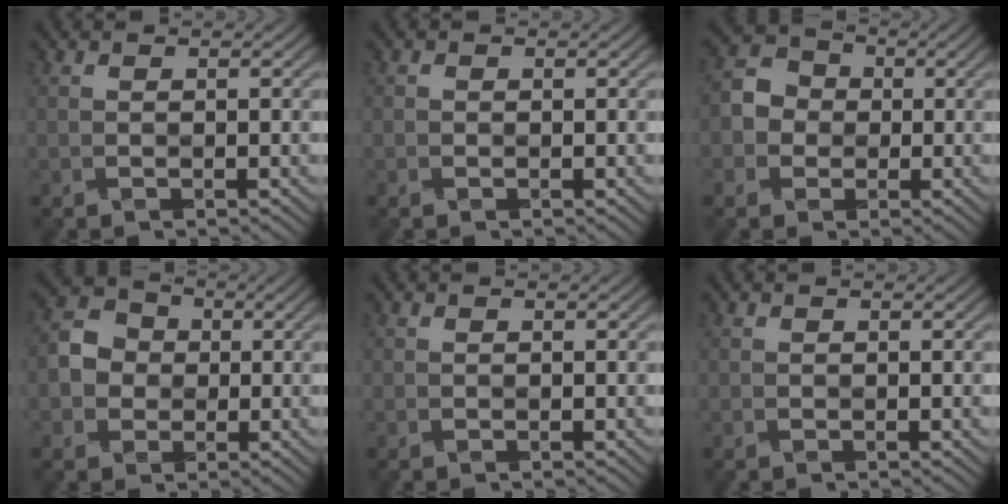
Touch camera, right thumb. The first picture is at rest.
{"total": 0.6, "force": [-0.1, 0.5, 0.2], "torque": [-0.003, 0.001, -0.003]}
{"total": 4.6, "force": [-0.7, 4.3, 1.6], "torque": [-0.034, 0.011, -0.026]}
{"total": 5.3, "force": [-0.5, 4.8, 2.1], "torque": [-0.049, 0.012, -0.024]}
{"total": 0.0}
{"total": 0.0}